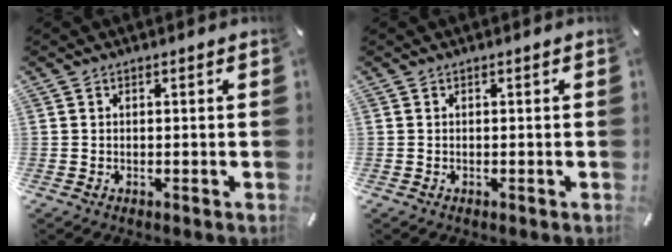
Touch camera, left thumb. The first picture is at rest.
{"total": 0.0}